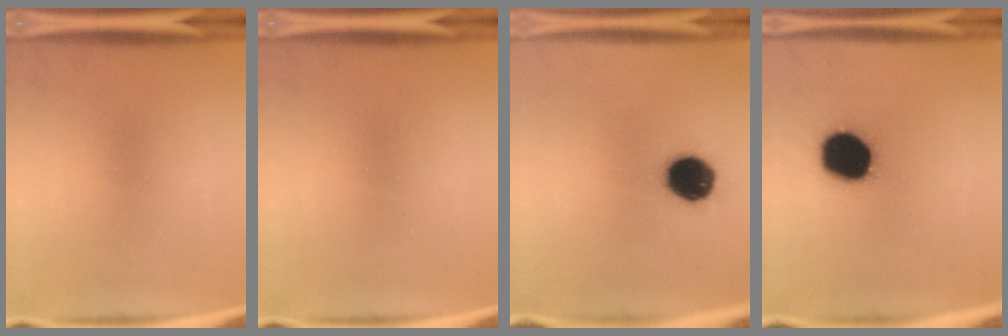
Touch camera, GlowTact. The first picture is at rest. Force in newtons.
{"total": 0.0}
{"total": 12.5}
{"total": 18.3}